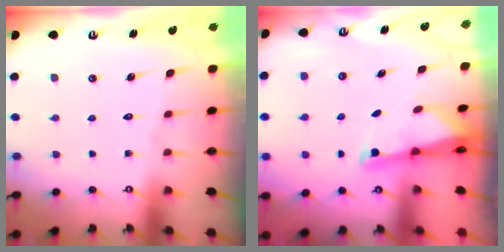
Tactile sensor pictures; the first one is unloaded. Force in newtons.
{"total": 2.0, "press": 2.0, "slide": 0.4}